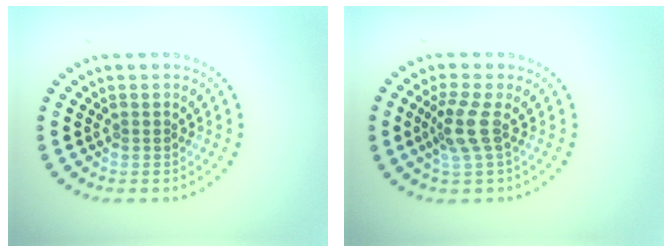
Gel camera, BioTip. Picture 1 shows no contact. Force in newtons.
{"total": 2.7, "press": 2.1, "slide": 1.8}